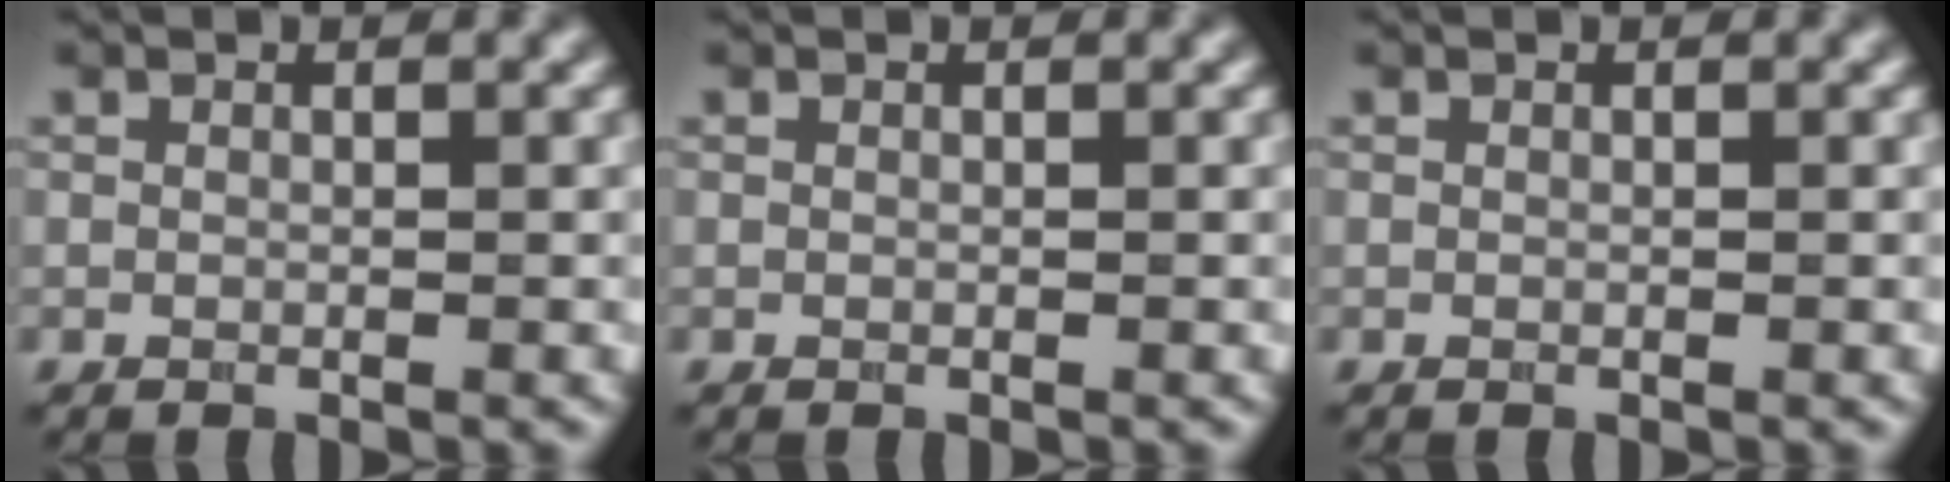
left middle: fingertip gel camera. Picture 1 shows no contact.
{"total": 0.0}
{"total": 0.0}